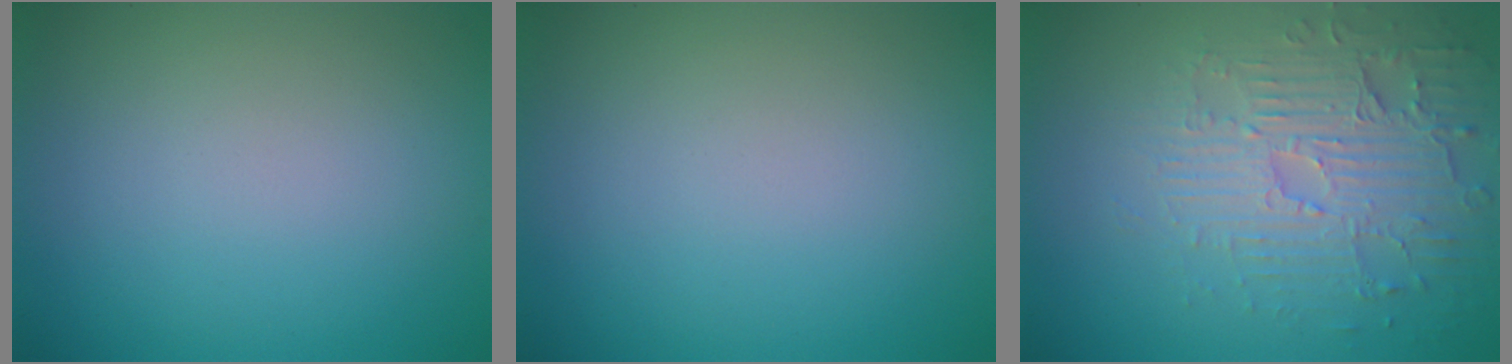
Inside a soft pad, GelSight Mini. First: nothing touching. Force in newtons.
{"total": 0.0}
{"total": 4.1, "press": 3.9, "slide": 1.4}